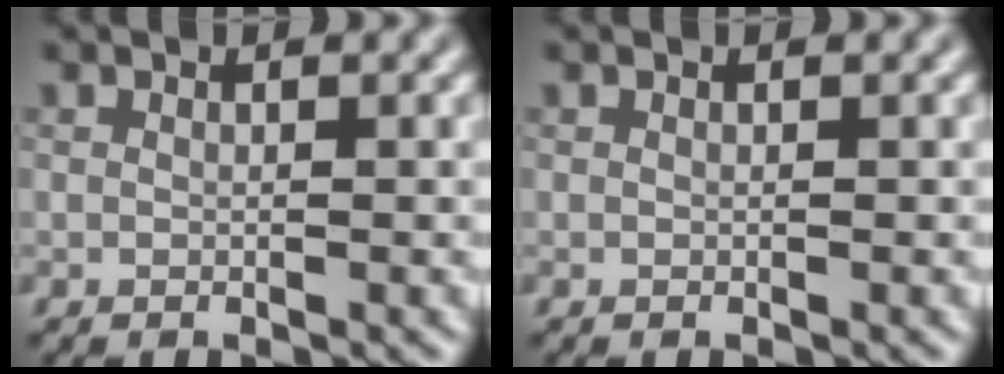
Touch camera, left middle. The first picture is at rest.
{"total": 0.0}